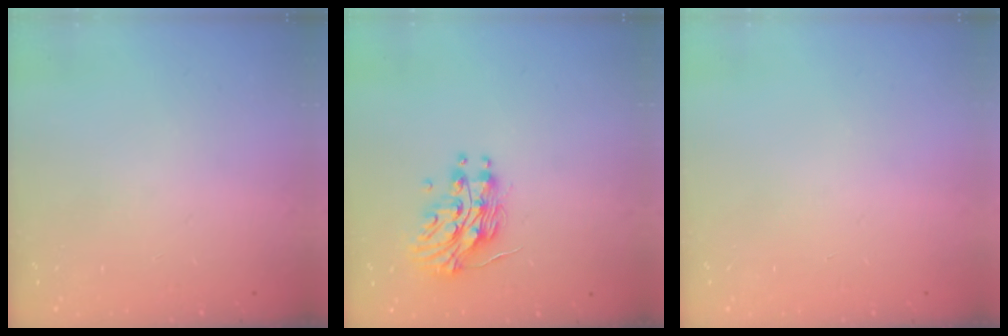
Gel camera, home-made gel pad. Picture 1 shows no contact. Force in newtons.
{"total": 14.0, "press": 13.9, "slide": 0.8}
{"total": 0.0}